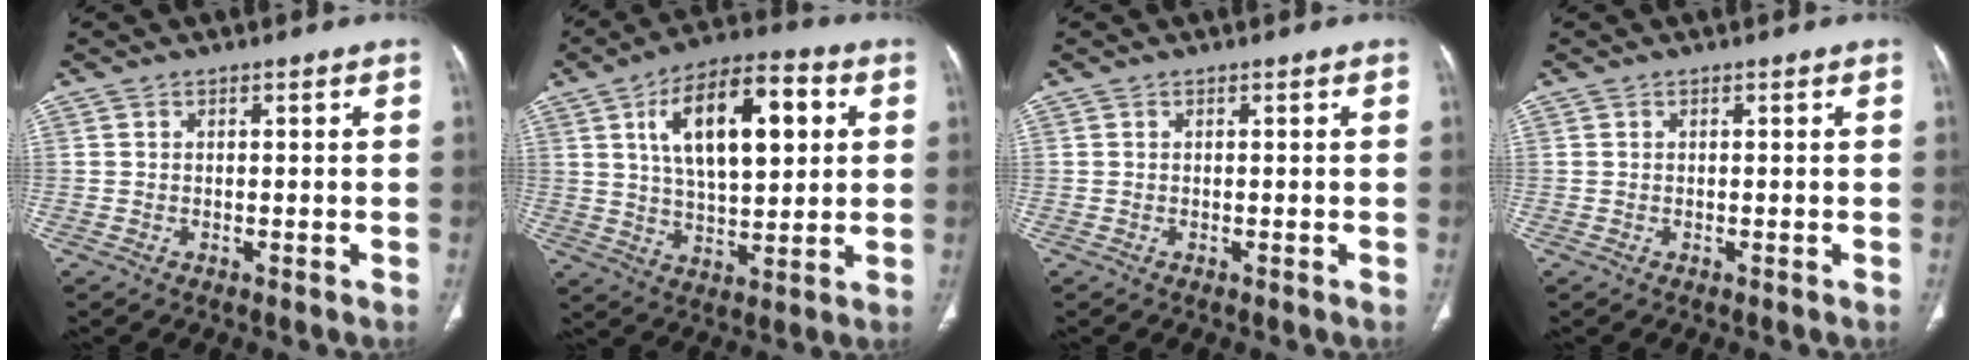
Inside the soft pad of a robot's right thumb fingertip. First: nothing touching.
{"total": 18.1, "force": [5.3, 8.4, 15.2], "torque": [-0.223, 0.002, 0.086]}
{"total": 0.0}
{"total": 0.0}